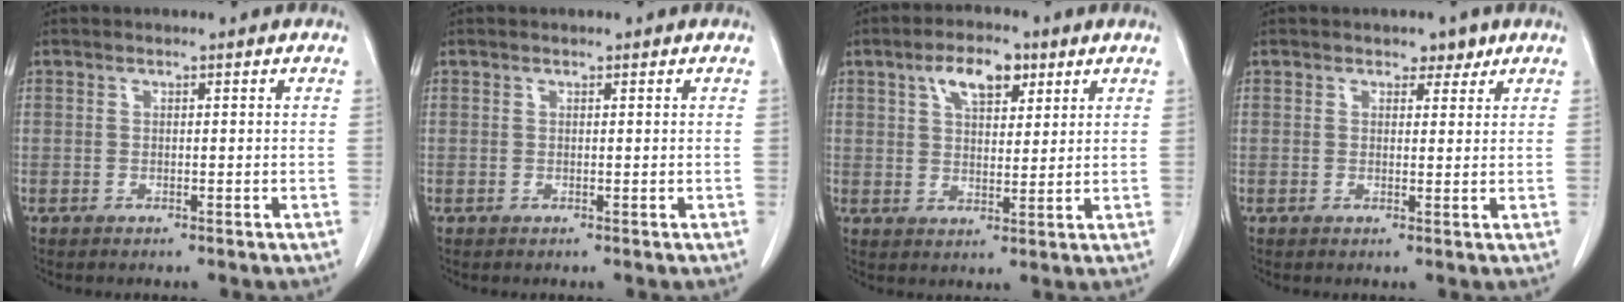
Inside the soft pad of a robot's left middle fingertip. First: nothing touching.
{"total": 0.0}
{"total": 6.6, "force": [3.5, 3.0, 4.7], "torque": [-0.082, 0.011, 0.060]}
{"total": 2.2, "force": [1.6, 1.4, 0.8], "torque": [-0.006, -0.001, 0.021]}